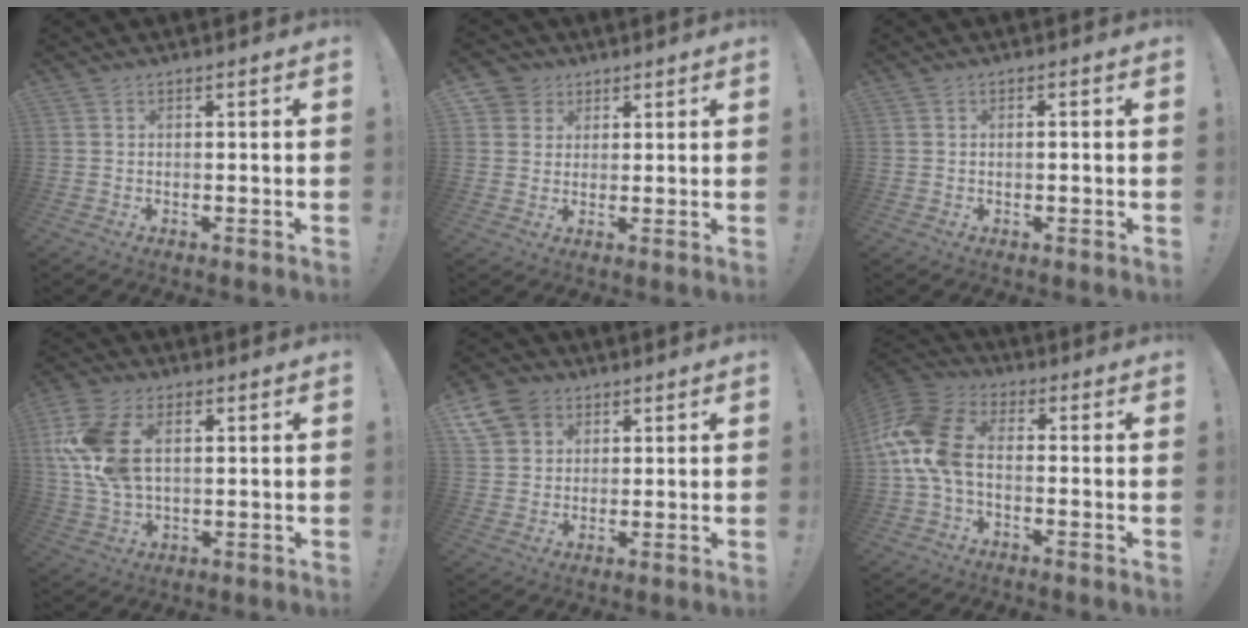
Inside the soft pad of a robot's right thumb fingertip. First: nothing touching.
{"total": 5.0, "force": [2.4, 4.3, 0.5], "torque": [-0.008, -0.014, 0.046]}
{"total": 0.9, "force": [-0.5, 0.2, 0.7], "torque": [-0.021, 0.004, -0.008]}
{"total": 13.9, "force": [3.9, 8.7, 10.1], "torque": [-0.215, -0.005, 0.072]}
{"total": 9.6, "force": [4.9, 7.5, 3.3], "torque": [-0.065, -0.024, 0.098]}
{"total": 14.2, "force": [-0.5, 8.7, 11.2], "torque": [-0.237, 0.018, -0.004]}